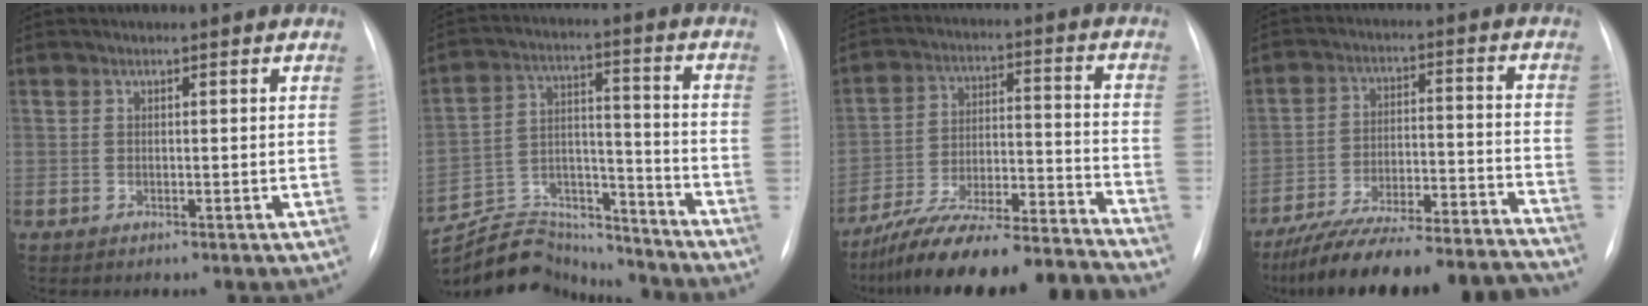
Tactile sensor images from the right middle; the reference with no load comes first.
{"total": 17.6, "force": [-17.0, 4.0, 2.1], "torque": [-0.044, 0.047, -0.265]}
{"total": 19.7, "force": [-18.3, 0.6, 7.1], "torque": [-0.124, 0.012, -0.292]}
{"total": 24.0, "force": [-22.1, 2.6, 9.0], "torque": [-0.123, 0.004, -0.323]}